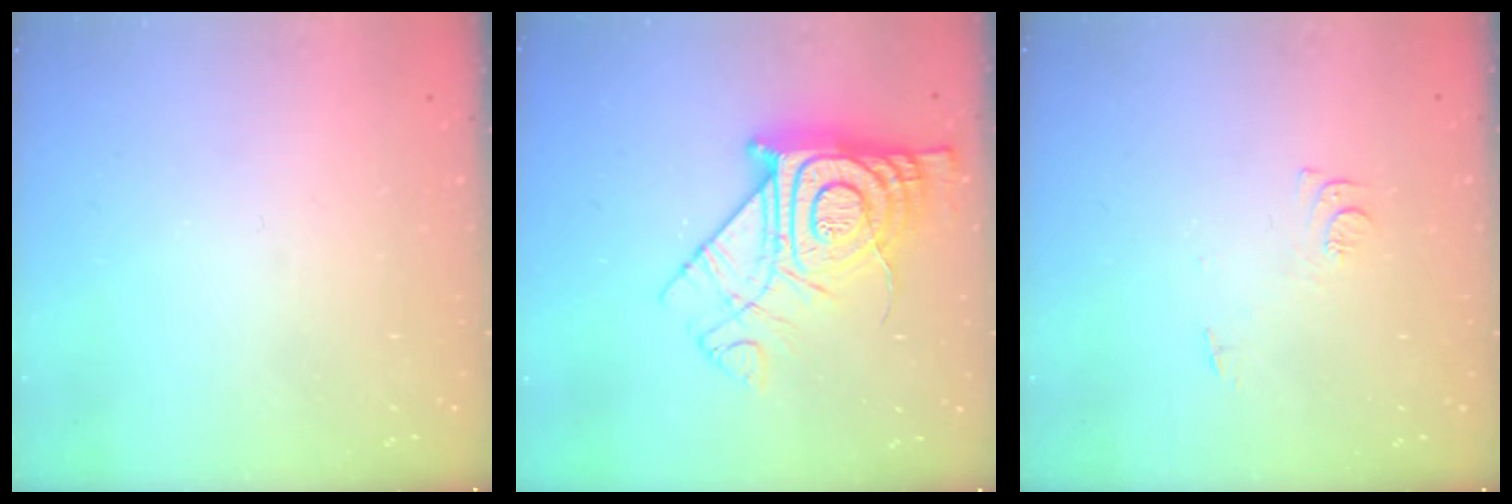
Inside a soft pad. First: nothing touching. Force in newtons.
{"total": 20.3, "press": 20.2, "slide": 1.5}
{"total": 7.0, "press": 7.0, "slide": 0.7}